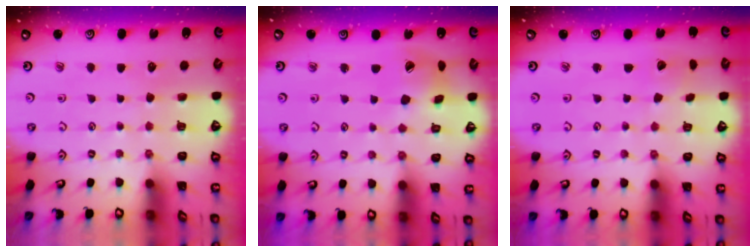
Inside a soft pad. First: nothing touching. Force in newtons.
{"total": 9.5, "press": 9.4, "slide": 1.2}
{"total": 2.6, "press": 2.6, "slide": 0.3}